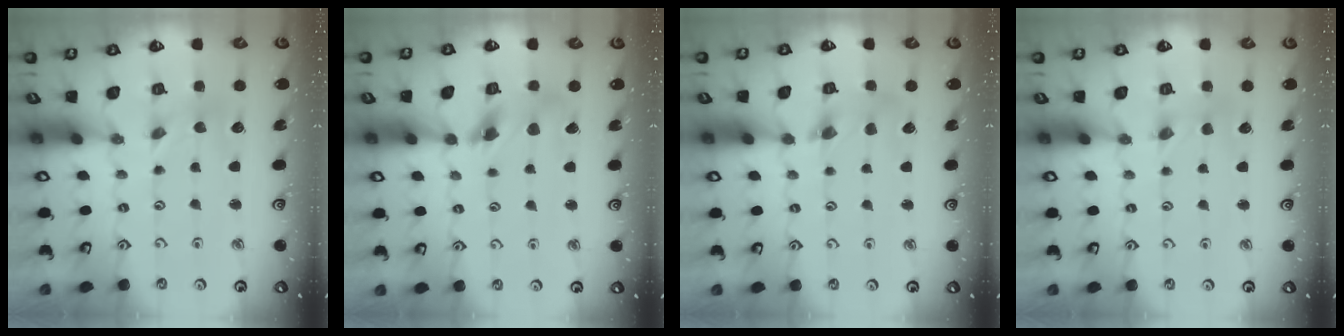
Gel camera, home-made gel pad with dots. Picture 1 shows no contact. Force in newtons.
{"total": 8.7, "press": 8.6, "slide": 0.9}
{"total": 4.7, "press": 4.6, "slide": 0.5}
{"total": 2.8, "press": 2.8, "slide": 0.3}